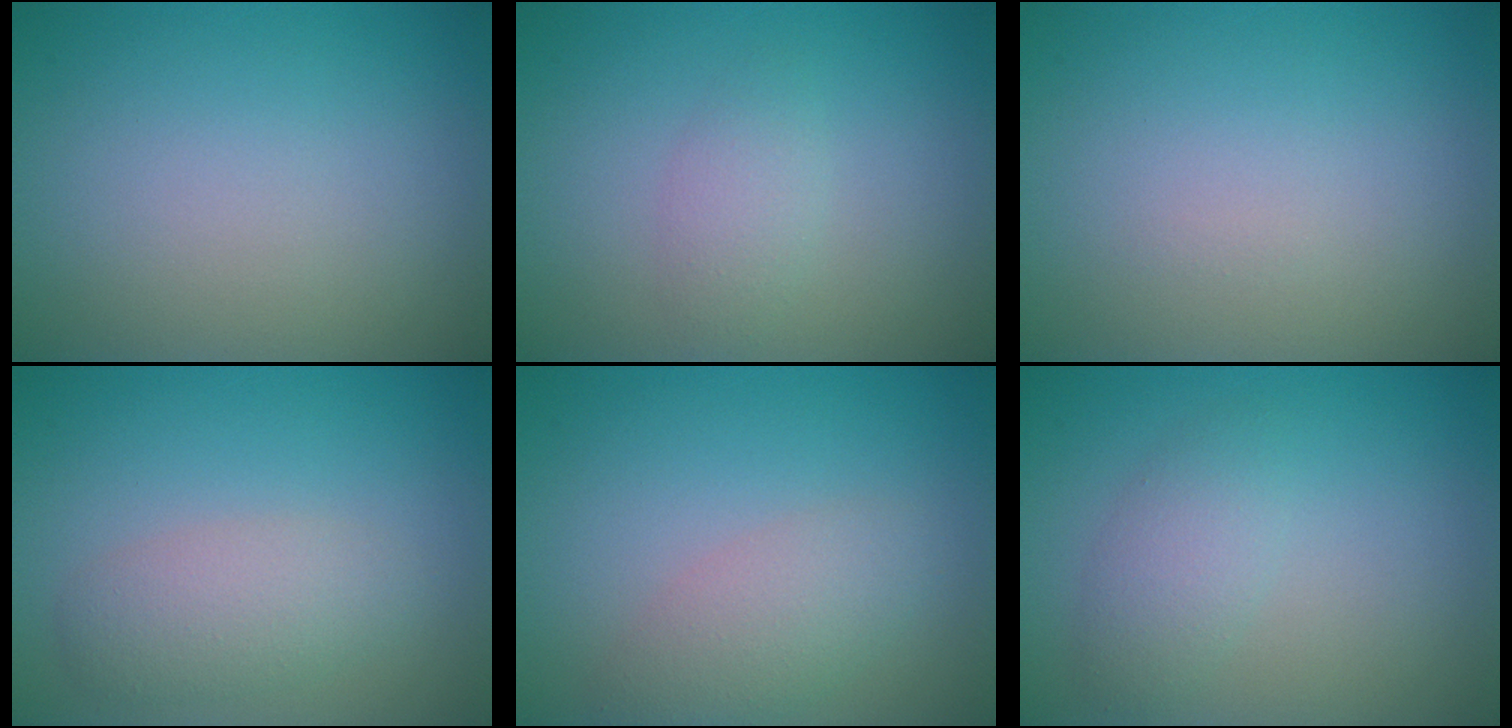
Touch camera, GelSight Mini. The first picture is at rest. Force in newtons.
{"total": 1.7, "press": 1.7, "slide": 0.0}
{"total": 0.0}
{"total": 2.9, "press": 2.9, "slide": 0.1}
{"total": 2.9, "press": 2.9, "slide": 0.2}
{"total": 2.3, "press": 2.3, "slide": 0.1}